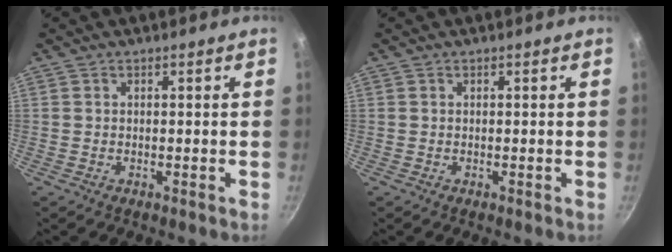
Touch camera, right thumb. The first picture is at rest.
{"total": 0.0}